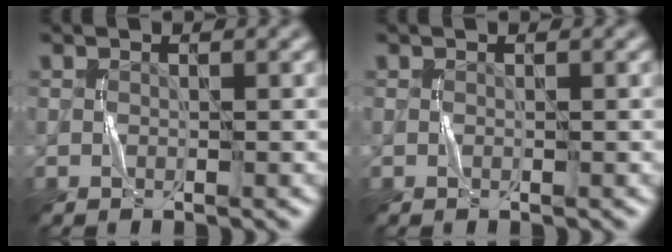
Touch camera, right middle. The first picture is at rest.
{"total": 0.0}